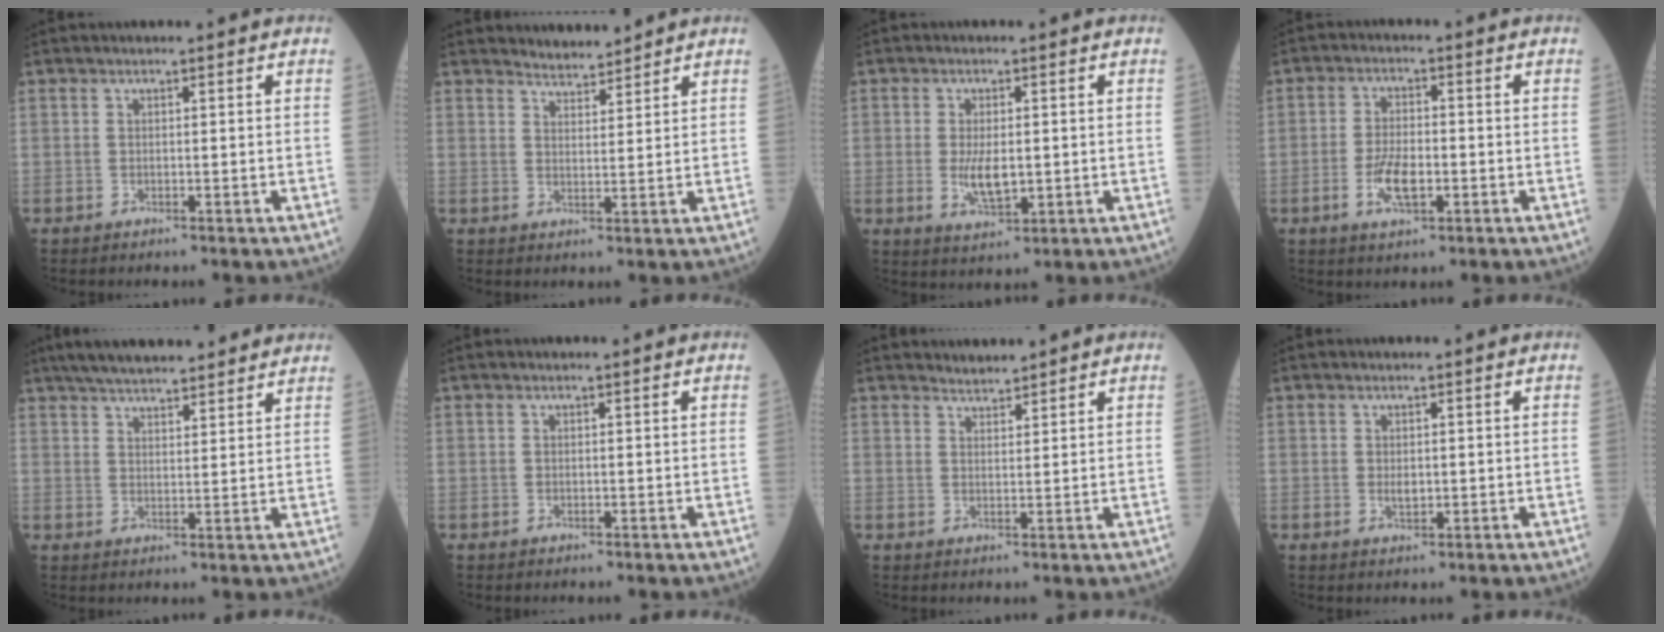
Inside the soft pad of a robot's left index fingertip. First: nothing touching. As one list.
[{"total": 3.1, "force": [3.1, 0.4, 0.0], "torque": [-0.007, 0.006, 0.056]}, {"total": 4.9, "force": [-0.3, 2.0, 4.5], "torque": [-0.092, -0.009, -0.001]}, {"total": 5.5, "force": [-1.8, 2.0, 4.8], "torque": [-0.101, -0.003, -0.033]}, {"total": 13.4, "force": [11.6, 2.5, 6.0], "torque": [-0.091, 0.033, 0.169]}, {"total": 0.0}, {"total": 1.9, "force": [1.9, 0.2, -0.1], "torque": [-0.007, 0.006, 0.037]}, {"total": 1.3, "force": [0.1, 0.7, 1.1], "torque": [-0.021, -0.003, 0.004]}]